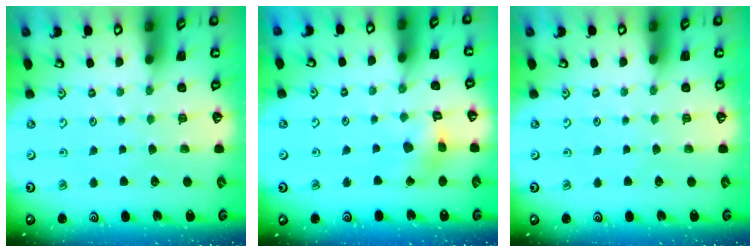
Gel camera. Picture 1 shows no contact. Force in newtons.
{"total": 7.4, "press": 7.4, "slide": 0.6}
{"total": 0.0}